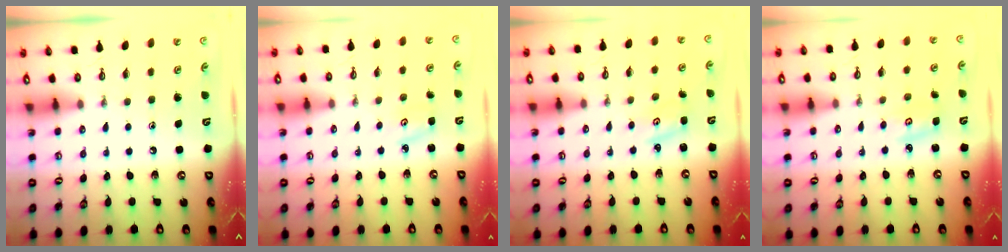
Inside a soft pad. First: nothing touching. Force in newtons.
{"total": 3.0, "press": 3.0, "slide": 0.4}
{"total": 1.5, "press": 1.5, "slide": 0.3}
{"total": 2.3, "press": 2.3, "slide": 0.2}